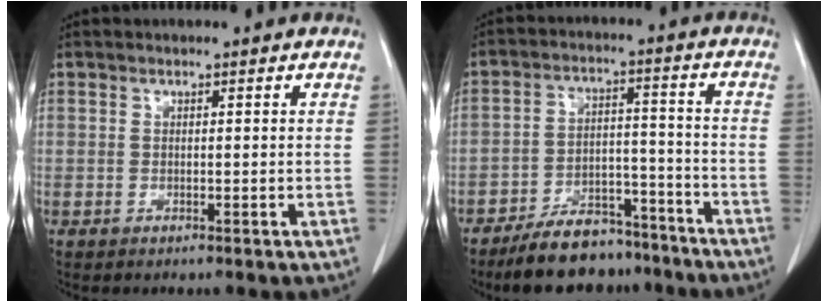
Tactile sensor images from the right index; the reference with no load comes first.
{"total": 11.5, "force": [-9.7, 4.8, 3.8], "torque": [-0.051, 0.027, -0.156]}